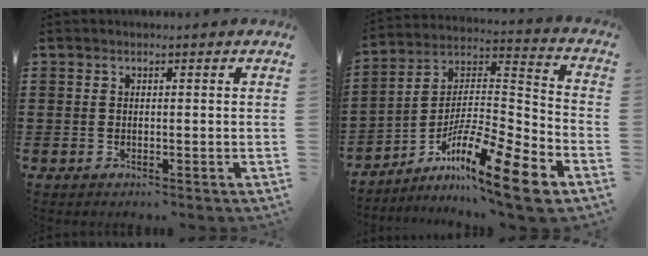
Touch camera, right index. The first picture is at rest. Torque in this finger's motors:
{"motor_torque": [0.30, -0.20, 0.36, 0.05]}